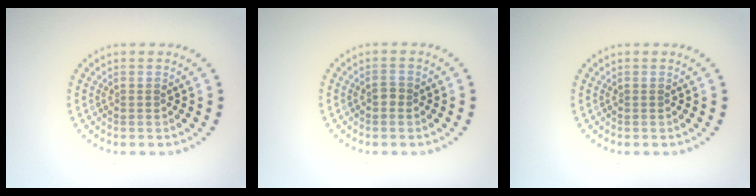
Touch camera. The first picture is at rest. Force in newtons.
{"total": 0.8, "press": 0.8, "slide": 0.2}
{"total": 0.0}